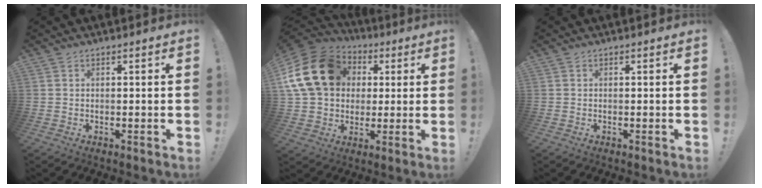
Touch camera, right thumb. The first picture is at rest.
{"total": 21.8, "force": [5.4, 17.1, 12.4], "torque": [-0.219, -0.010, 0.118]}
{"total": 0.0}